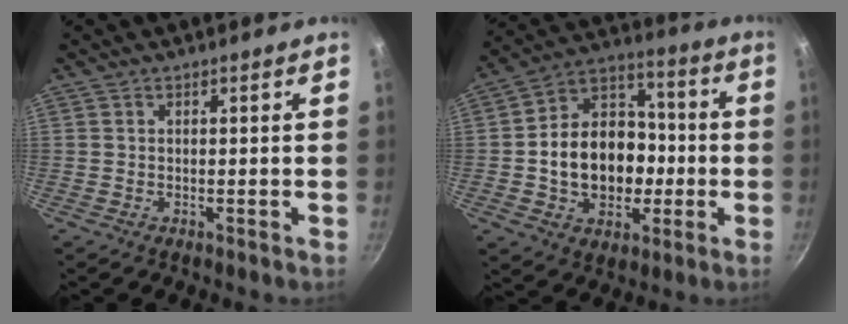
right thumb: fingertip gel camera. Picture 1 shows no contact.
{"total": 17.9, "force": [-2.1, 13.9, 11.1], "torque": [-0.147, 0.043, -0.036]}